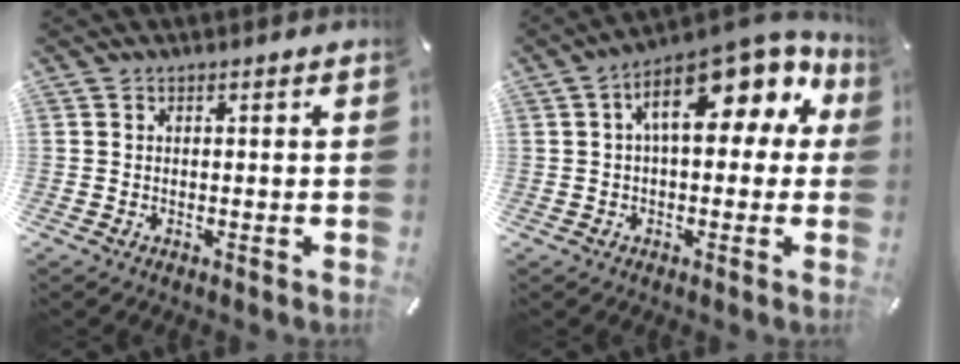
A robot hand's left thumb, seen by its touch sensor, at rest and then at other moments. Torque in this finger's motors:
{"motor_torque": [0.00, 1.57, 2.19, -0.57, 0.20]}